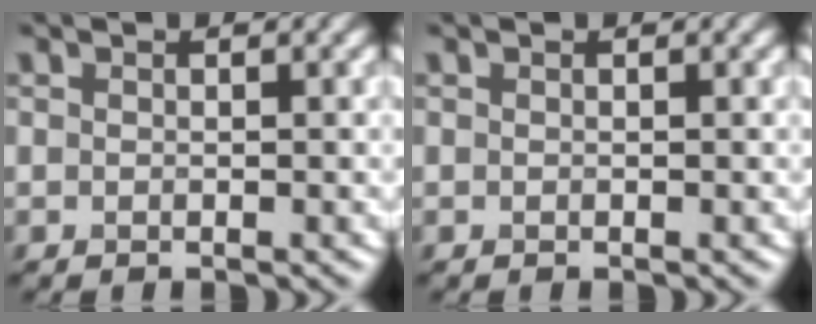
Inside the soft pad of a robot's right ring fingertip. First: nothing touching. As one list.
[{"total": 0.0}]